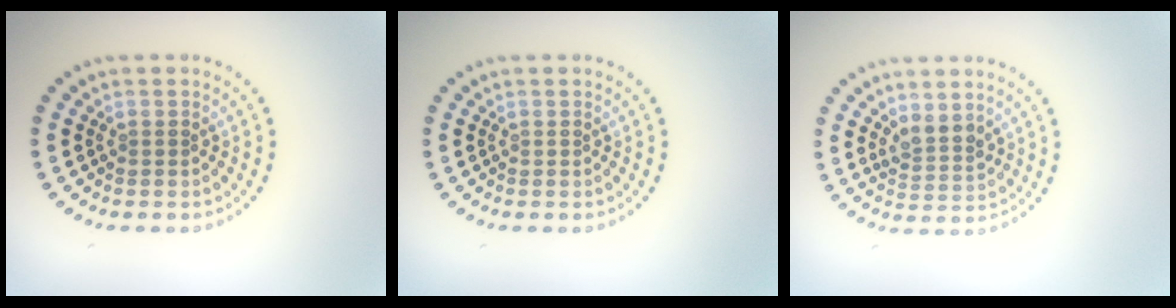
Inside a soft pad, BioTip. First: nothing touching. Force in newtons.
{"total": 0.0}
{"total": 2.1, "press": 1.8, "slide": 1.1}